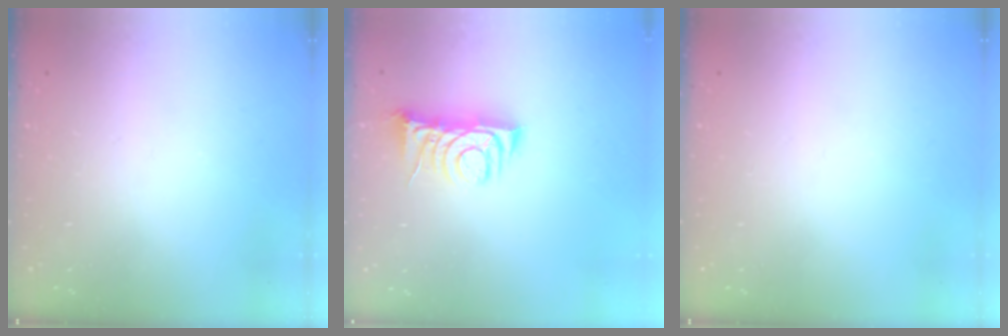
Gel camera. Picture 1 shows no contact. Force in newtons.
{"total": 7.1, "press": 7.0, "slide": 1.0}
{"total": 0.0}